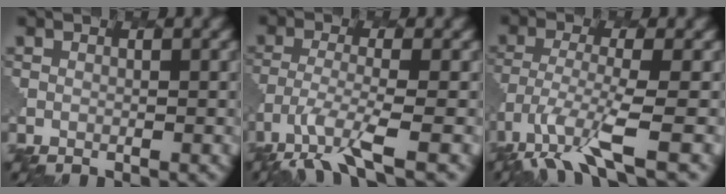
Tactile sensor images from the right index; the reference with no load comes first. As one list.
[{"total": 4.8, "force": [-3.1, 0.9, 3.6], "torque": [-0.075, -0.017, -0.065]}, {"total": 6.0, "force": [-3.6, 1.3, 4.7], "torque": [-0.096, -0.018, -0.072]}]